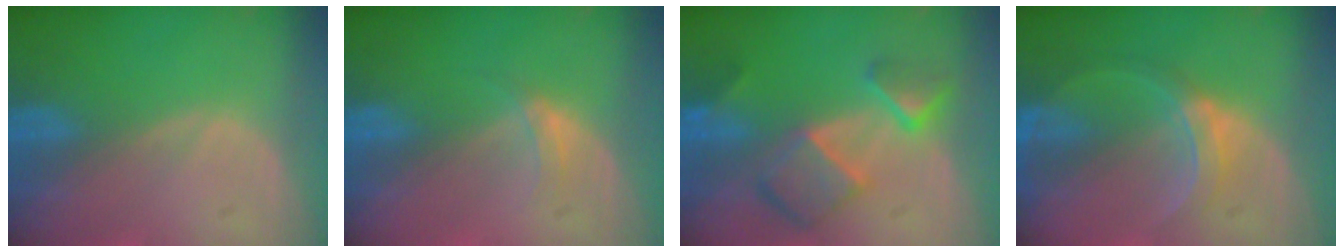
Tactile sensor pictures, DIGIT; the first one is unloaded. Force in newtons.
{"total": 2.3, "press": 1.9, "slide": 1.3}
{"total": 7.9, "press": 6.9, "slide": 3.9}
{"total": 6.0, "press": 5.6, "slide": 2.0}